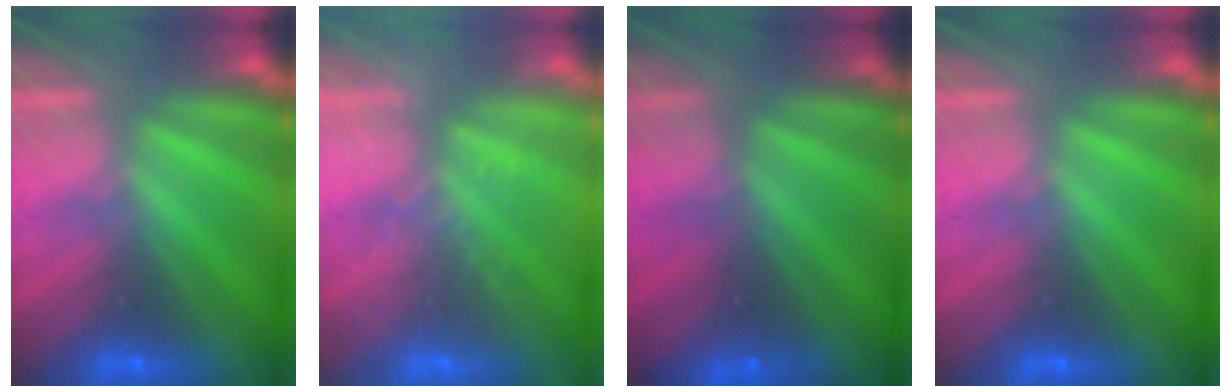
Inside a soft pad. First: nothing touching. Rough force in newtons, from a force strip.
{"total": 1.8}
{"total": 1.4}
{"total": 0.0}